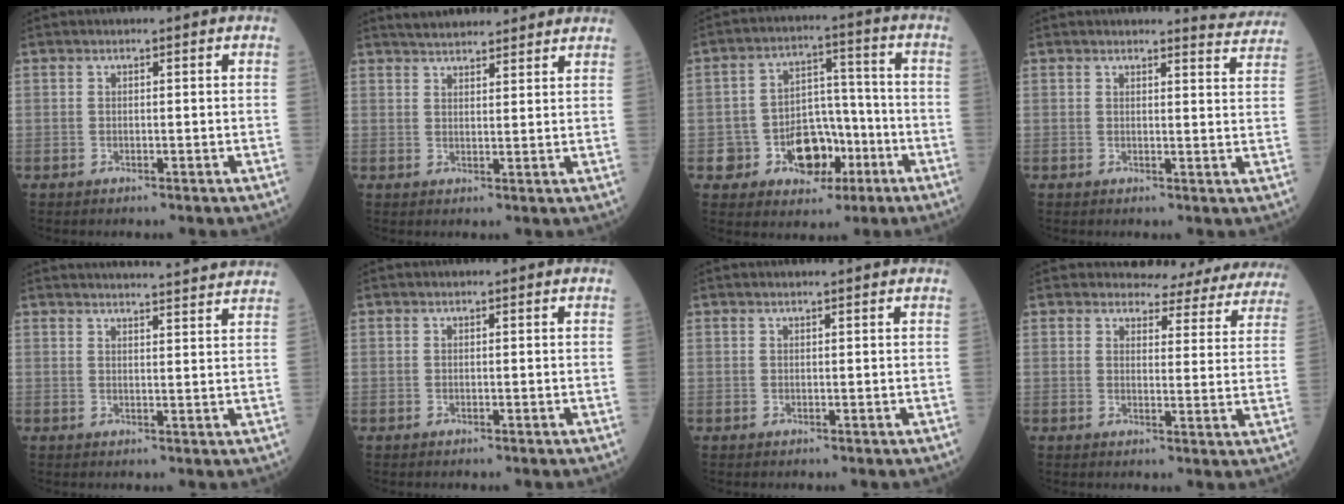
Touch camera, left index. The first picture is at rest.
{"total": 10.3, "force": [9.4, 2.2, 3.7], "torque": [-0.049, 0.026, 0.124]}
{"total": 9.8, "force": [-3.8, 7.2, 5.3], "torque": [-0.085, 0.027, -0.051]}
{"total": 4.6, "force": [4.6, -0.1, -0.3], "torque": [-0.001, -0.032, 0.034]}
{"total": 13.5, "force": [13.1, -0.4, 3.3], "torque": [-0.042, -0.014, 0.146]}
{"total": 0.0}
{"total": 1.2, "force": [1.1, -0.2, 0.4], "torque": [-0.011, 0.002, 0.018]}
{"total": 13.8, "force": [13.3, 3.5, 1.5], "torque": [0.017, -0.051, 0.120]}